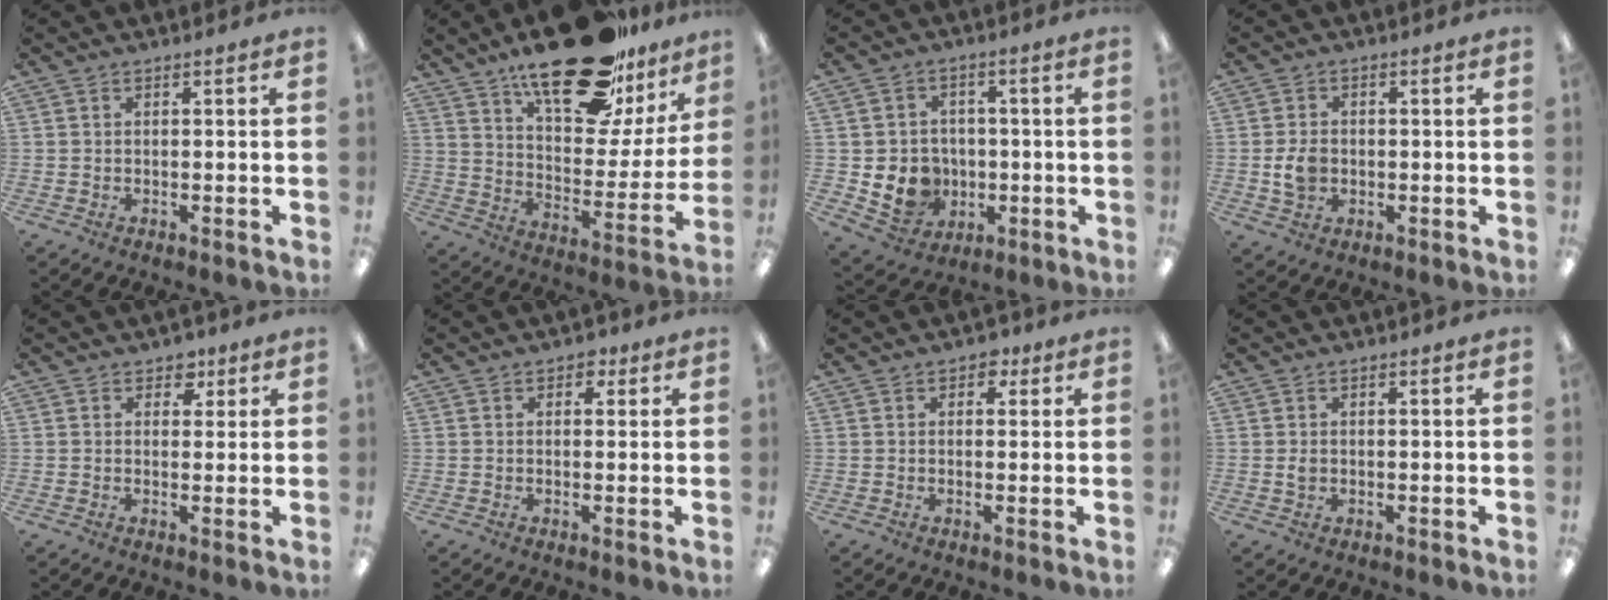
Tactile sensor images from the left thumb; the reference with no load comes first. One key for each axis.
{"total": 26.7, "fx": 18.8, "fy": 10.5, "fz": 15.8, "tx": -0.230, "ty": -0.114, "tz": 0.312}
{"total": 9.5, "fx": -1.8, "fy": 8.7, "fz": 3.2, "tx": -0.092, "ty": 0.014, "tz": -0.024}
{"total": 5.4, "fx": -0.6, "fy": 4.2, "fz": 3.4, "tx": -0.065, "ty": 0.002, "tz": -0.012}
{"total": 3.6, "fx": 2.1, "fy": 2.7, "fz": 1.2, "tx": -0.005, "ty": -0.004, "tz": 0.034}
{"total": 2.5, "fx": 1.3, "fy": 1.8, "fz": 1.2, "tx": -0.001, "ty": -0.005, "tz": 0.019}
{"total": 2.9, "fx": 1.4, "fy": 2.0, "fz": 1.4, "tx": -0.007, "ty": -0.003, "tz": 0.019}
{"total": 1.5, "fx": 0.1, "fy": 1.2, "fz": 0.9, "tx": -0.012, "ty": 0.002, "tz": -0.001}